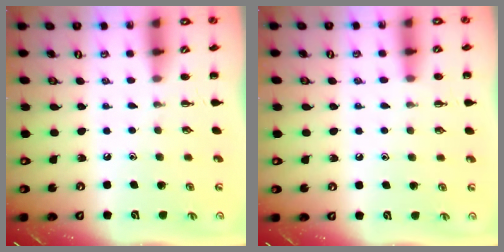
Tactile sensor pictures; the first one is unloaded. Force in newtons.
{"total": 6.7, "press": 6.3, "slide": 2.3}